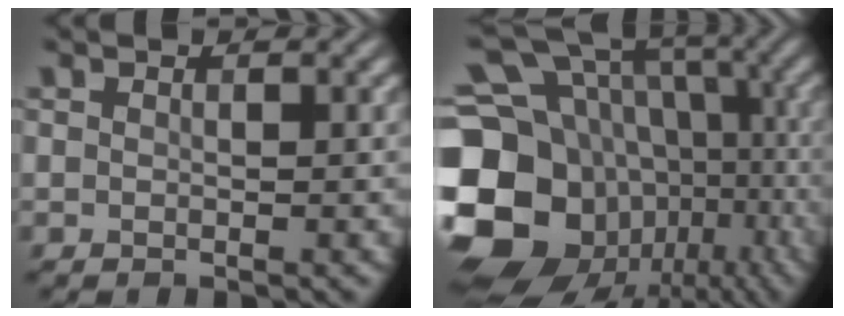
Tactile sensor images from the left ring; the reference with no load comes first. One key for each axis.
{"total": 20.5, "fx": -4.8, "fy": 16.8, "fz": 10.8, "tx": -0.225, "ty": -0.017, "tz": -0.068}